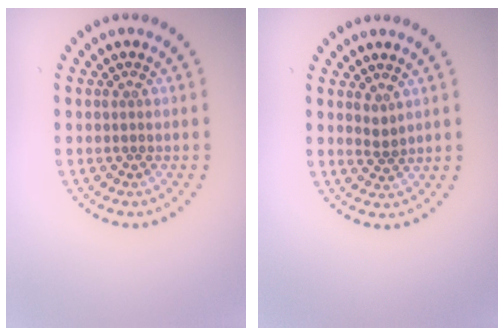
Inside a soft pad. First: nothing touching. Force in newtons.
{"total": 1.0, "press": 0.8, "slide": 0.7}